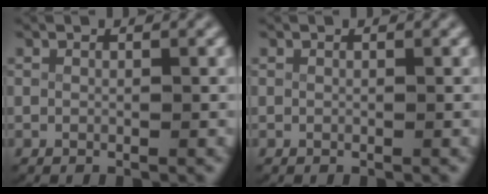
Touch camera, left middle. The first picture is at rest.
{"total": 0.0}